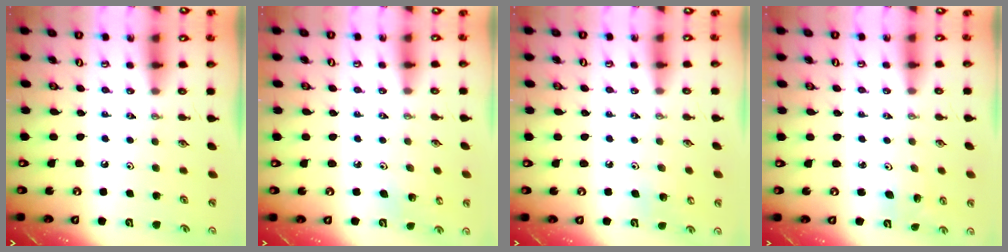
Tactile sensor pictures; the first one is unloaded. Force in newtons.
{"total": 4.2, "press": 4.0, "slide": 1.1}
{"total": 5.7, "press": 5.6, "slide": 1.1}
{"total": 2.1, "press": 2.1, "slide": 0.2}